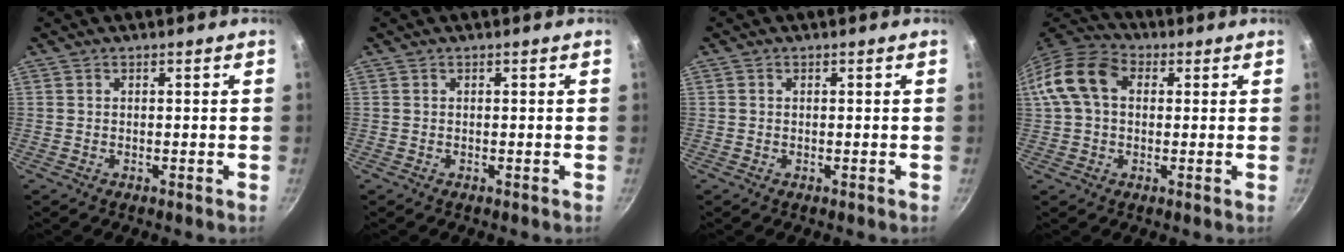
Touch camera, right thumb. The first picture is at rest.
{"total": 0.0}
{"total": 0.0}
{"total": 12.5, "force": [2.3, 8.8, 8.6], "torque": [-0.148, 0.030, 0.025]}